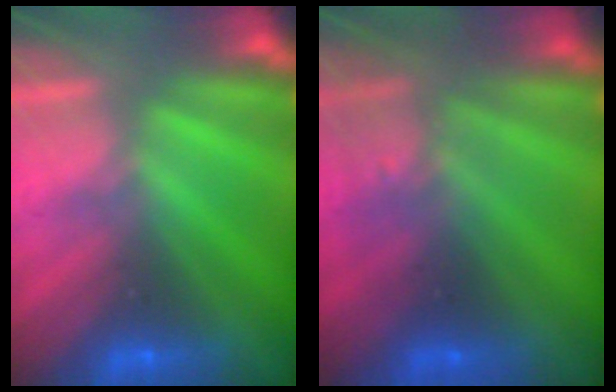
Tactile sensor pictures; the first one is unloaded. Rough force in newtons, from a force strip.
{"total": 2.9}